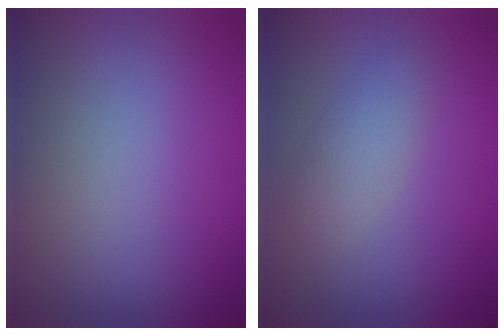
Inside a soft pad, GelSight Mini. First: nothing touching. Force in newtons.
{"total": 2.3, "press": 2.3, "slide": 0.1}